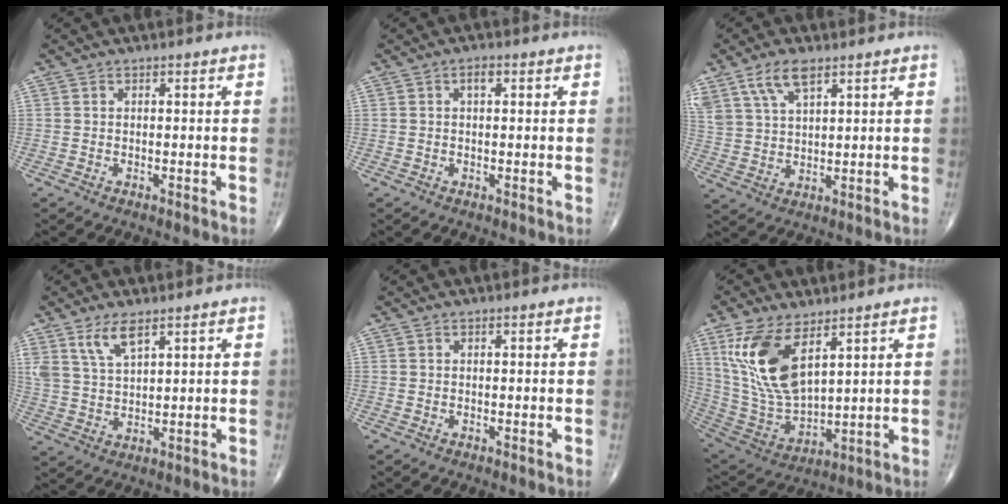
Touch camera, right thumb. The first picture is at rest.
{"total": 1.5, "force": [0.4, 0.6, 1.3], "torque": [-0.020, 0.001, 0.004]}
{"total": 8.0, "force": [5.0, 3.3, 5.3], "torque": [-0.105, -0.012, 0.104]}
{"total": 6.3, "force": [4.0, 2.3, 4.3], "torque": [-0.083, -0.019, 0.085]}
{"total": 0.0}
{"total": 16.0, "force": [7.2, 7.2, 12.2], "torque": [-0.240, -0.031, 0.158]}